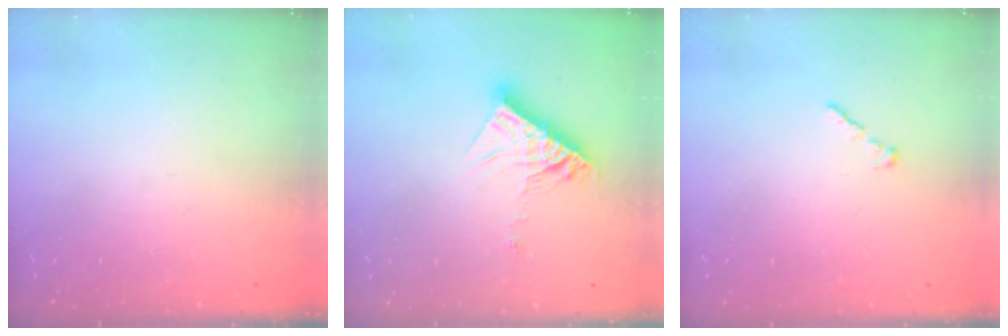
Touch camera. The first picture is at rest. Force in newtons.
{"total": 11.2, "press": 11.1, "slide": 1.1}
{"total": 1.0, "press": 0.9, "slide": 0.5}